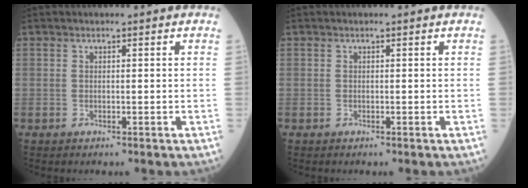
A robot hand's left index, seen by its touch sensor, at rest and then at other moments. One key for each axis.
{"total": 0.0}